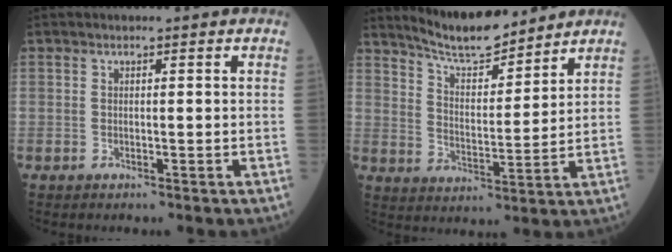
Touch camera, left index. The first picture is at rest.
{"total": 10.0, "force": [9.4, 1.5, 3.1], "torque": [-0.061, 0.004, 0.170]}